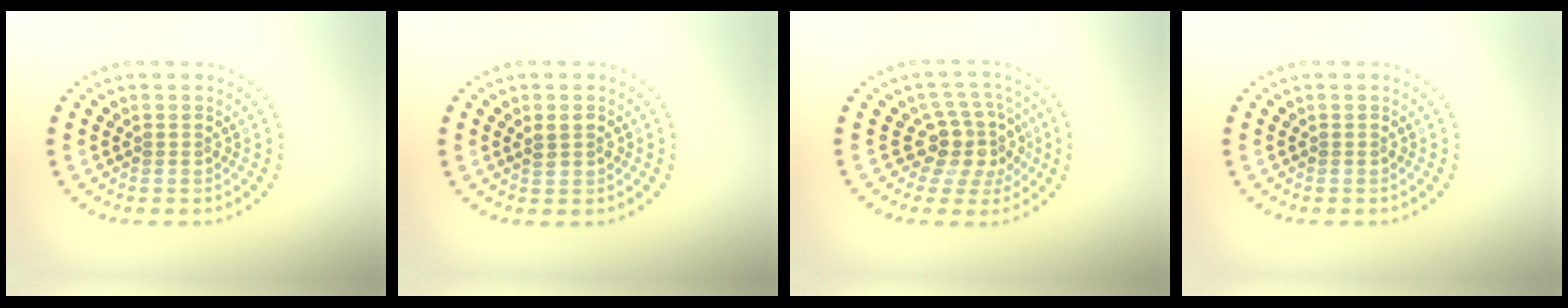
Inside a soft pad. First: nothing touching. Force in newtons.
{"total": 1.4, "press": 1.4, "slide": 0.2}
{"total": 3.9, "press": 3.1, "slide": 2.3}
{"total": 0.0}